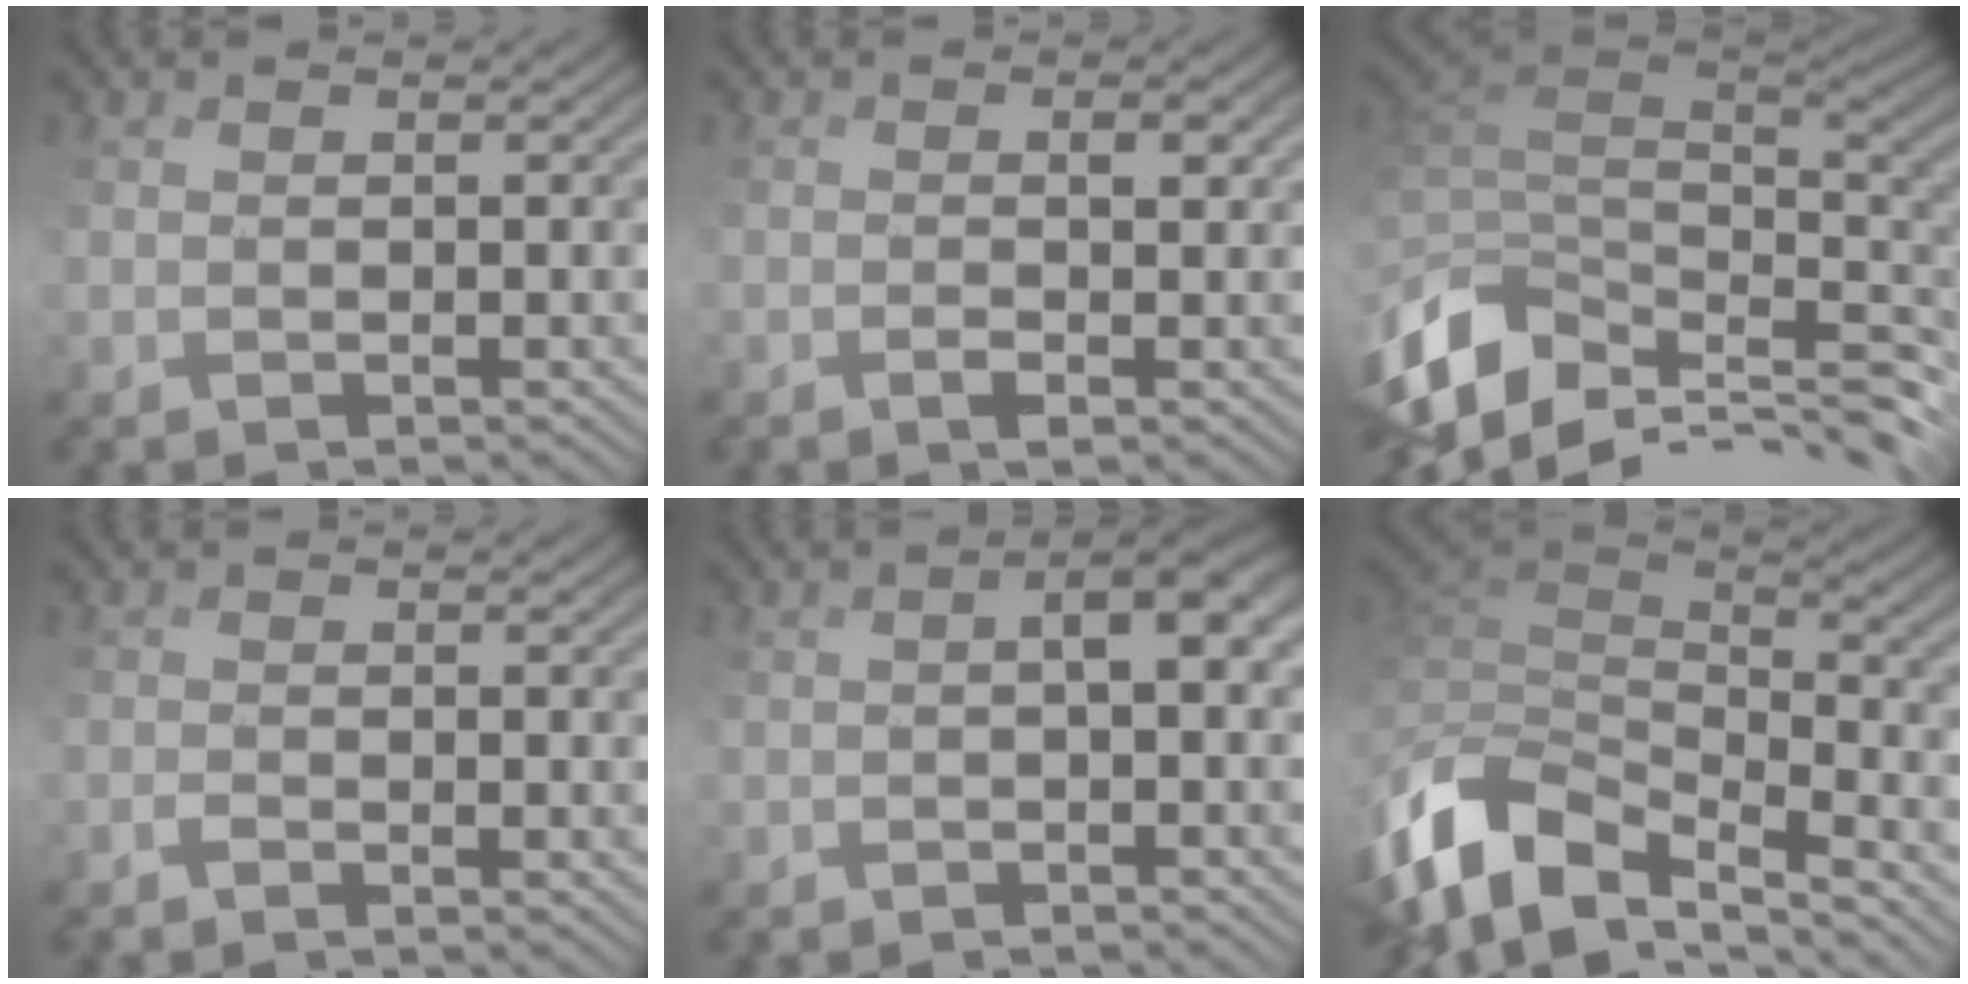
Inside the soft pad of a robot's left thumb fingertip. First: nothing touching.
{"total": 2.2, "force": [-0.1, 0.9, 2.1], "torque": [-0.037, 0.007, -0.003]}
{"total": 10.4, "force": [-2.9, 5.6, 8.3], "torque": [-0.204, -0.007, -0.022]}
{"total": 1.4, "force": [-1.2, -0.5, 0.4], "torque": [-0.004, 0.000, -0.029]}
{"total": 4.7, "force": [-1.4, 1.7, 4.2], "torque": [-0.067, -0.001, -0.024]}
{"total": 10.8, "force": [-4.1, 6.2, 7.9], "torque": [-0.204, -0.014, -0.058]}